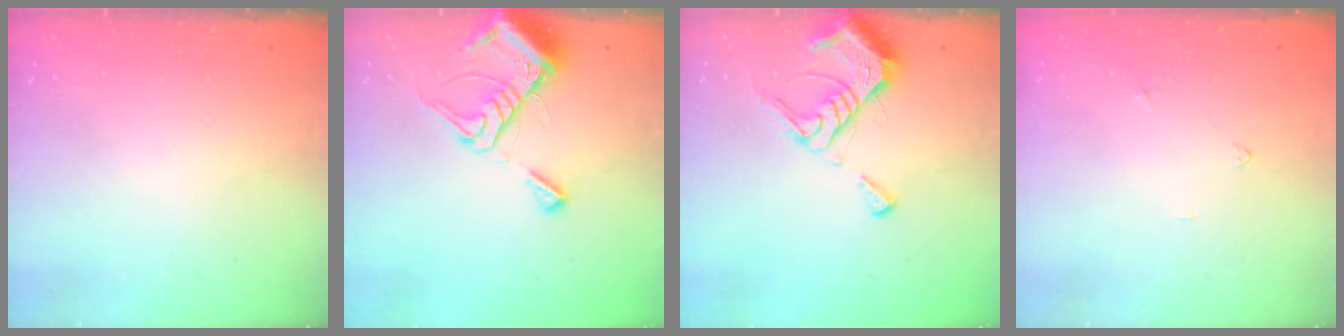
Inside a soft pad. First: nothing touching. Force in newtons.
{"total": 10.6, "press": 10.6, "slide": 1.1}
{"total": 10.0, "press": 9.9, "slide": 1.3}
{"total": 1.9, "press": 1.8, "slide": 0.4}